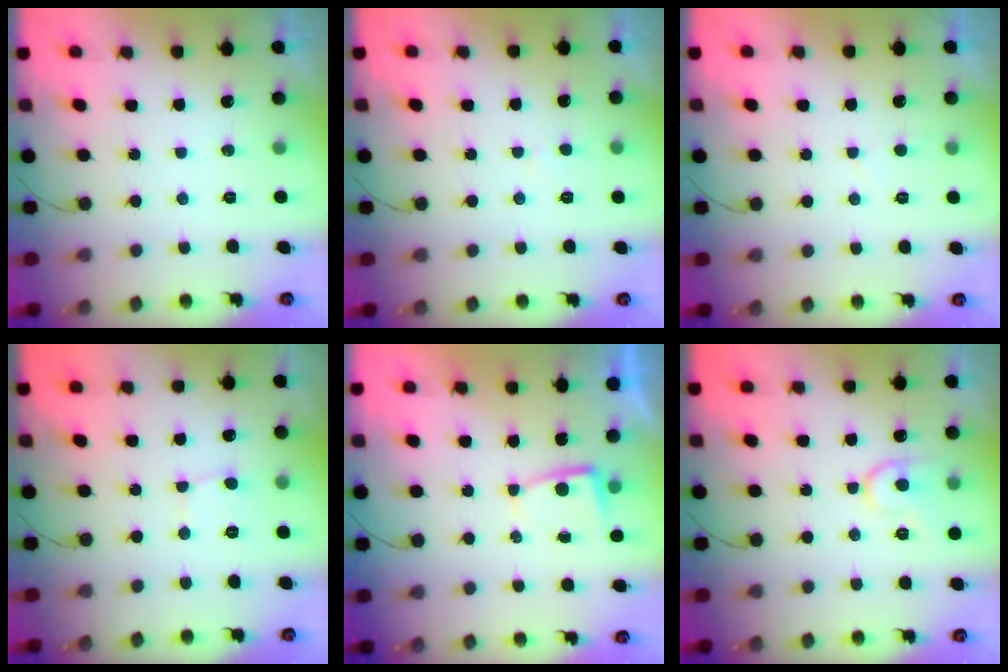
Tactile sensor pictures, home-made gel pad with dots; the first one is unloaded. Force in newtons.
{"total": 2.1, "press": 2.1, "slide": 0.2}
{"total": 1.6, "press": 1.6, "slide": 0.2}
{"total": 2.8, "press": 2.8, "slide": 0.3}
{"total": 2.0, "press": 2.0, "slide": 0.3}
{"total": 10.9, "press": 10.9, "slide": 1.0}